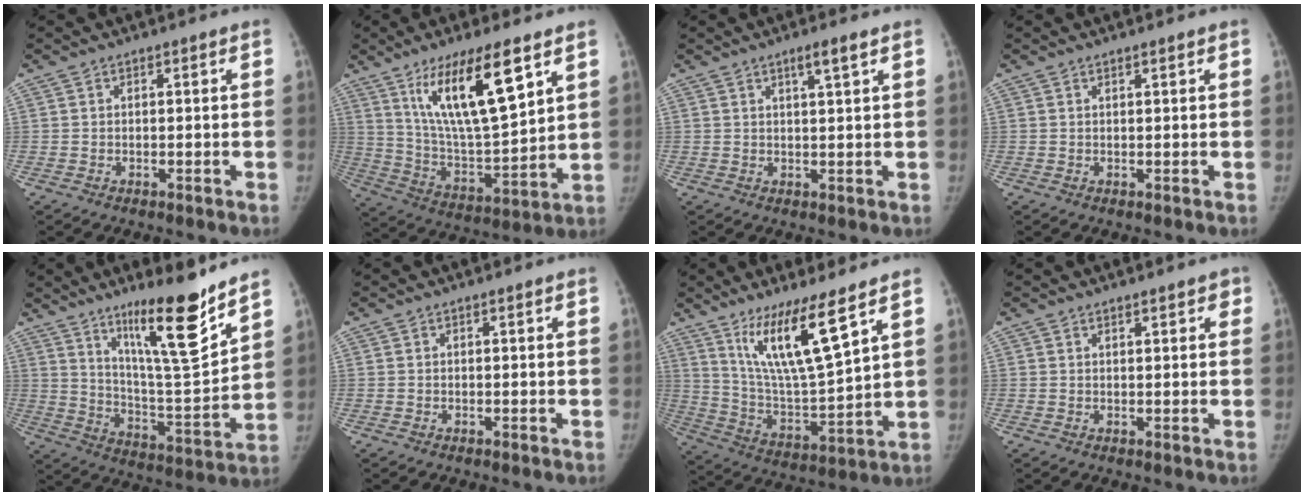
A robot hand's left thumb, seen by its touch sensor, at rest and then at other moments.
{"total": 18.6, "force": [9.6, 4.7, 15.2], "torque": [-0.251, -0.052, 0.183]}
{"total": 3.0, "force": [1.8, 0.1, 2.4], "torque": [-0.044, -0.010, 0.032]}
{"total": 0.6, "force": [0.5, 0.1, 0.3], "torque": [-0.006, -0.003, 0.009]}
{"total": 18.2, "force": [12.4, 2.4, 13.1], "torque": [-0.184, -0.093, 0.211]}
{"total": 0.0}
{"total": 15.3, "force": [9.4, 2.0, 12.0], "torque": [-0.213, -0.067, 0.188]}
{"total": 2.2, "force": [1.4, 0.9, 1.3], "torque": [-0.004, -0.004, 0.016]}